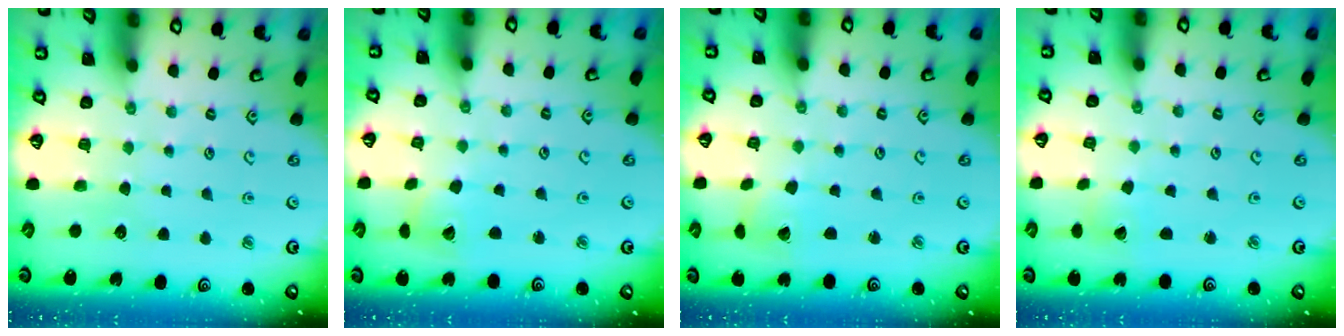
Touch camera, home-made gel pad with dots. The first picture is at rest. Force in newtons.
{"total": 5.5, "press": 5.5, "slide": 0.7}
{"total": 3.0, "press": 3.0, "slide": 0.4}
{"total": 1.0, "press": 1.0, "slide": 0.1}